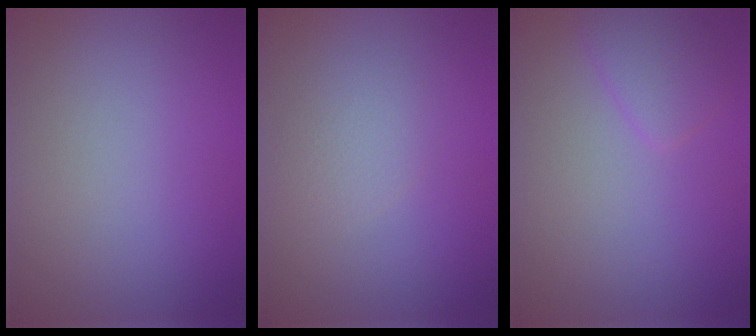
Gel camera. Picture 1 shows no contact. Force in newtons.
{"total": 1.7, "press": 1.7, "slide": 0.0}
{"total": 1.8, "press": 1.8, "slide": 0.1}